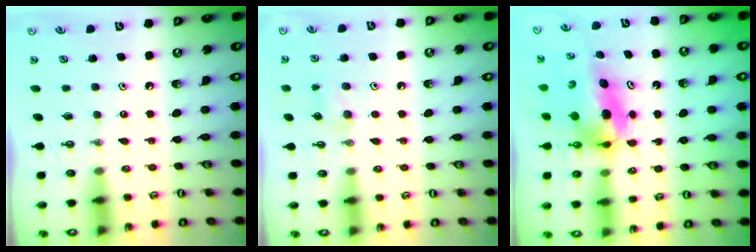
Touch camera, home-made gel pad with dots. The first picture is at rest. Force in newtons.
{"total": 7.8, "press": 7.0, "slide": 3.6}
{"total": 6.1, "press": 6.0, "slide": 1.0}